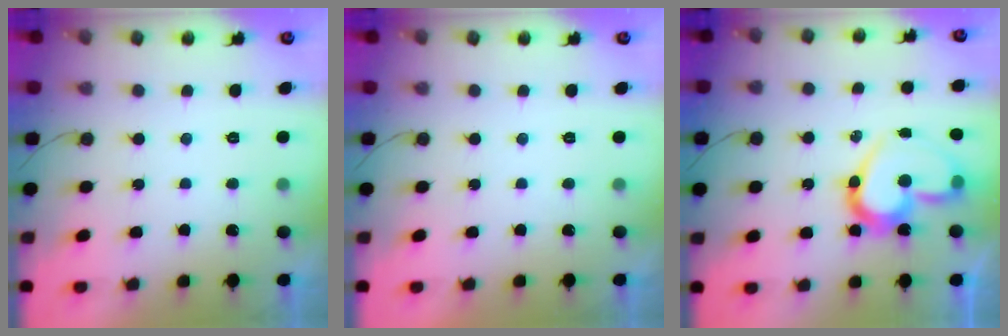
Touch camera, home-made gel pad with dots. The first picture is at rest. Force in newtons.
{"total": 1.7, "press": 1.7, "slide": 0.1}
{"total": 17.7, "press": 17.6, "slide": 1.4}